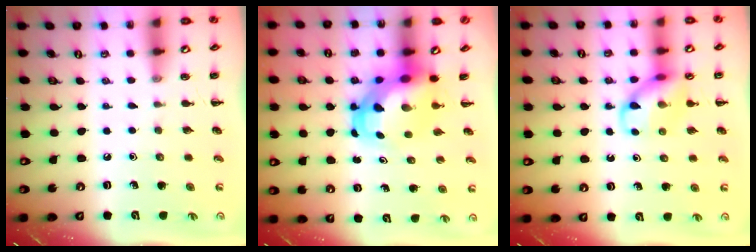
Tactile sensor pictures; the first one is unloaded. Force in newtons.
{"total": 6.3, "press": 6.1, "slide": 1.6}
{"total": 11.5, "press": 11.4, "slide": 1.3}